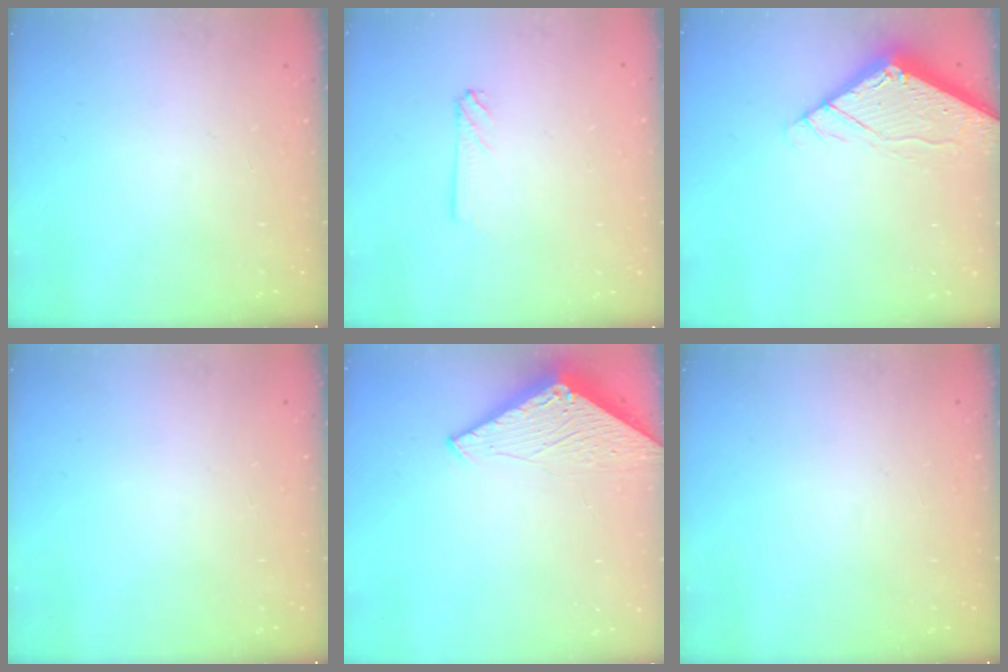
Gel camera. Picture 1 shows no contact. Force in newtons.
{"total": 2.2, "press": 2.2, "slide": 0.3}
{"total": 5.6, "press": 5.6, "slide": 0.5}
{"total": 0.0}
{"total": 2.8, "press": 2.8, "slide": 0.2}
{"total": 0.0}